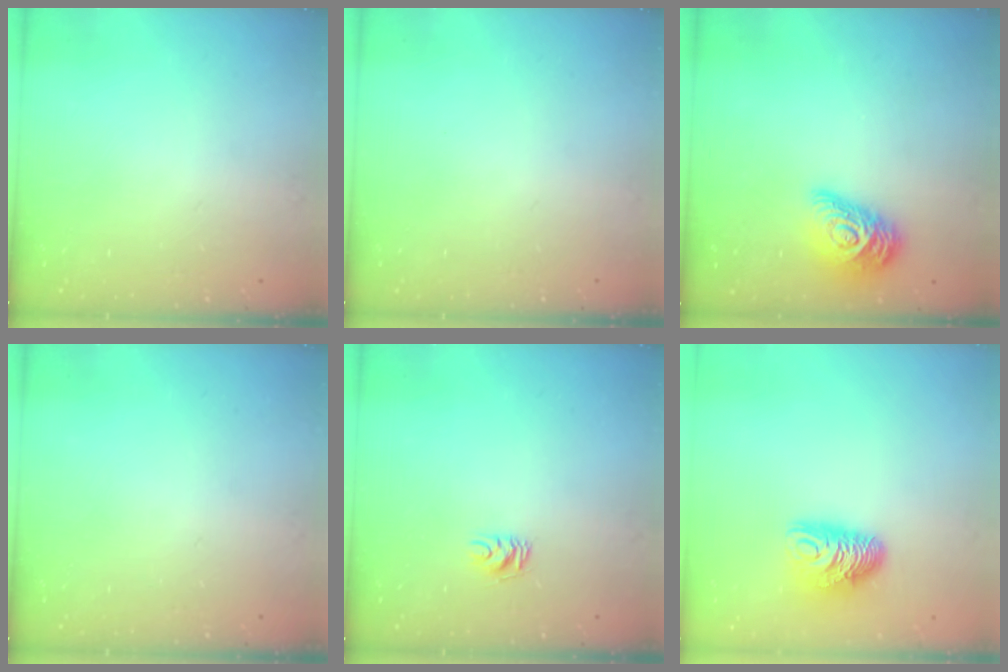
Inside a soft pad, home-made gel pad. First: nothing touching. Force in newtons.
{"total": 0.0}
{"total": 13.3, "press": 13.3, "slide": 0.9}
{"total": 0.0}
{"total": 4.6, "press": 4.5, "slide": 0.5}
{"total": 9.3, "press": 9.3, "slide": 0.3}